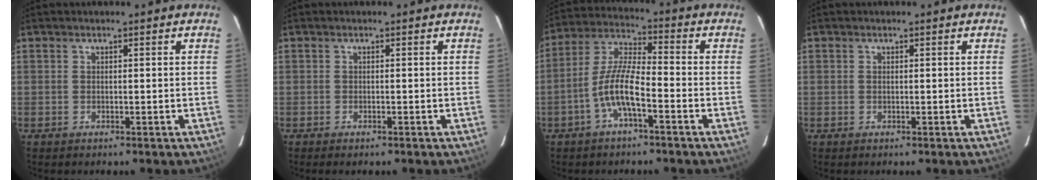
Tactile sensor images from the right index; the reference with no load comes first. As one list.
[{"total": 0.8, "force": [-0.7, 0.1, 0.4], "torque": [-0.010, -0.002, -0.011]}, {"total": 8.7, "force": [-3.9, 1.9, 7.5], "torque": [-0.164, 0.011, -0.078]}, {"total": 0.0}]